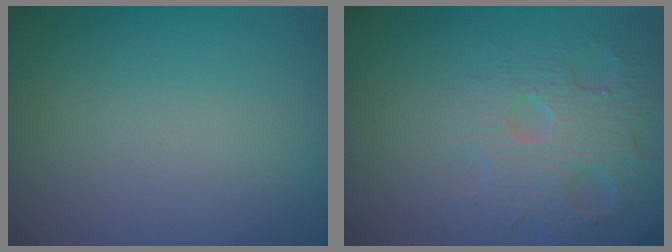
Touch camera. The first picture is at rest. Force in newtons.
{"total": 4.3, "press": 4.0, "slide": 1.6}